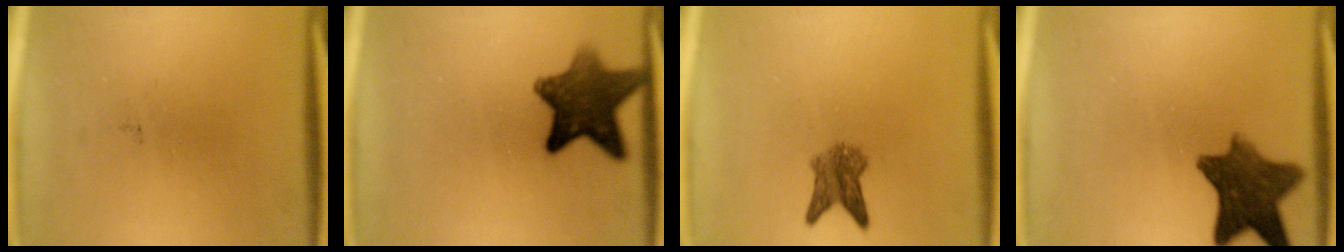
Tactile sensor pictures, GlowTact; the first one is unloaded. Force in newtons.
{"total": 10.4}
{"total": 4.0}
{"total": 9.9}